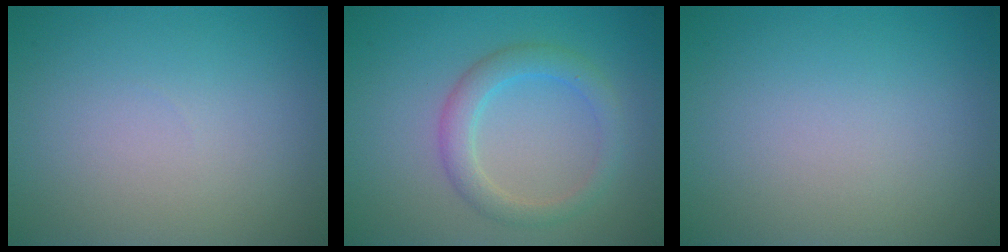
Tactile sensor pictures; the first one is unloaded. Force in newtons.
{"total": 2.9, "press": 2.9, "slide": 0.2}
{"total": 0.0}